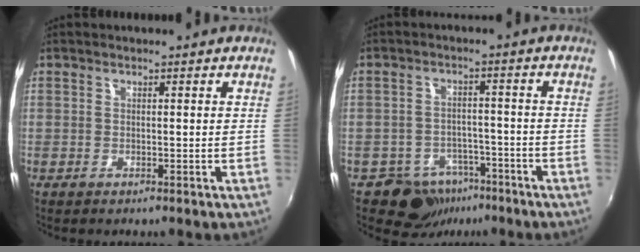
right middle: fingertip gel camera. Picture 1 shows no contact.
{"total": 7.6, "force": [-5.2, 5.4, 1.4], "torque": [-0.029, 0.027, -0.066]}